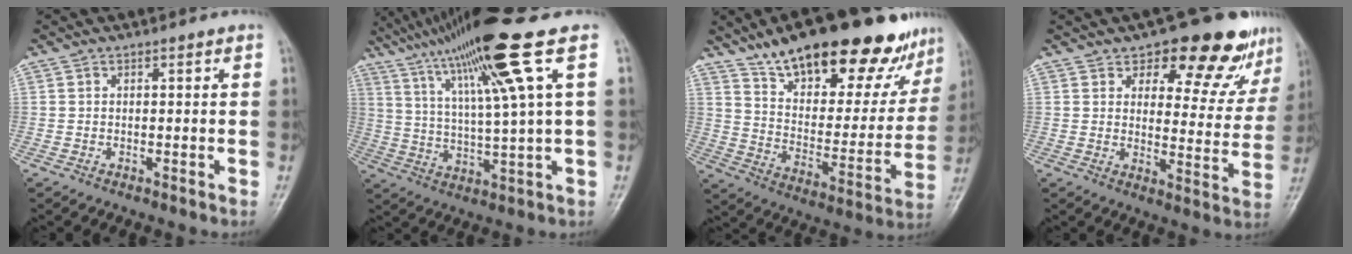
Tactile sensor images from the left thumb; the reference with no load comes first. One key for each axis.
{"total": 18.0, "fx": 9.3, "fy": -0.5, "fz": 15.4, "tx": -0.263, "ty": -0.009, "tz": 0.161}
{"total": 28.6, "fx": 20.4, "fy": 10.9, "fz": 16.9, "tx": -0.210, "ty": -0.065, "tz": 0.305}
{"total": 12.2, "fx": 8.3, "fy": 5.8, "fz": 6.9, "tx": -0.035, "ty": -0.045, "tz": 0.105}